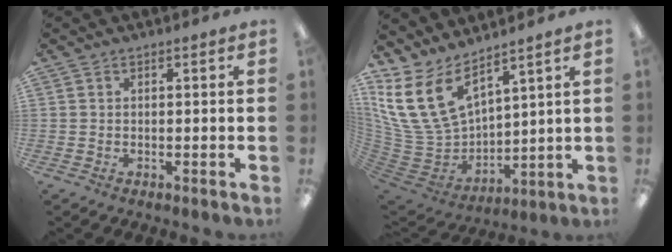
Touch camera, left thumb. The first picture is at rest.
{"total": 17.9, "force": [9.6, 10.5, 10.9], "torque": [-0.241, -0.059, 0.180]}